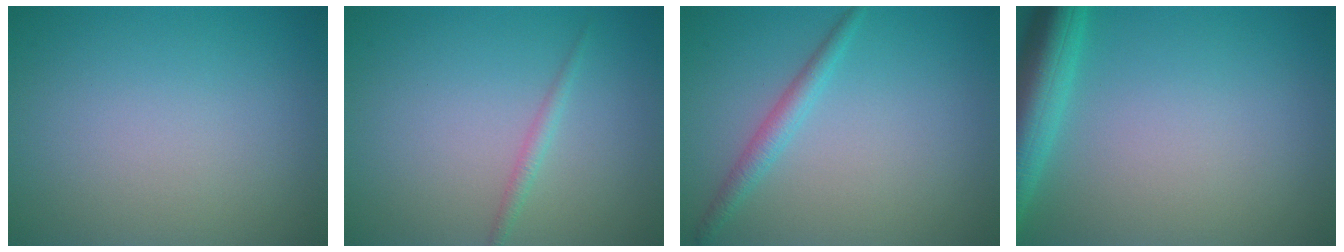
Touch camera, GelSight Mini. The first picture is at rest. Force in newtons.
{"total": 1.1, "press": 1.1, "slide": 0.0}
{"total": 1.9, "press": 1.9, "slide": 0.1}
{"total": 5.5, "press": 5.5, "slide": 0.3}